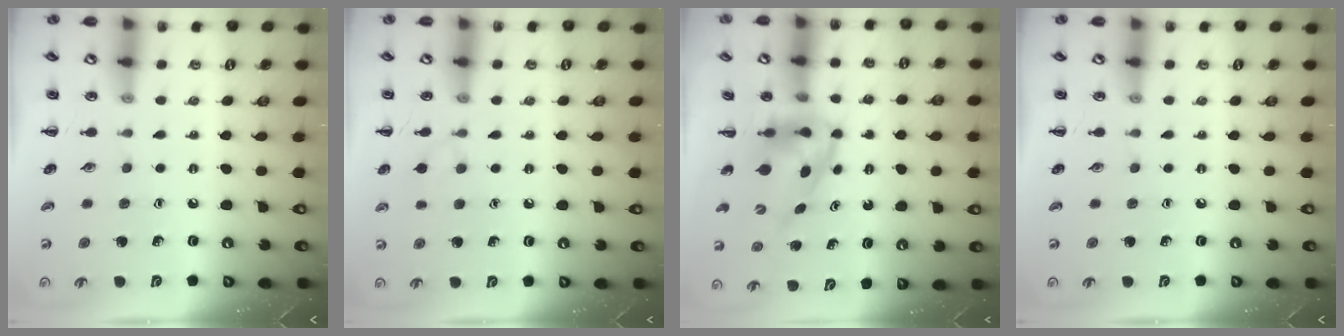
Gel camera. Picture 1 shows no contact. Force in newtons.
{"total": 5.6, "press": 5.4, "slide": 1.7}
{"total": 3.9, "press": 3.8, "slide": 0.6}
{"total": 0.0}